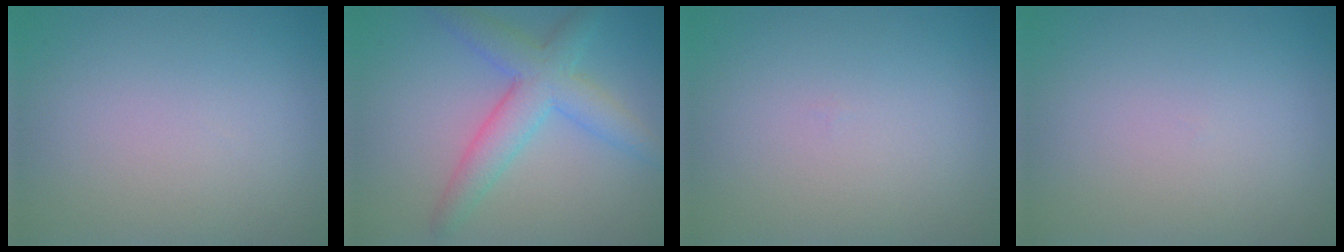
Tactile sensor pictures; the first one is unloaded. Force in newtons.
{"total": 5.1, "press": 5.1, "slide": 0.1}
{"total": 0.0}
{"total": 0.0}